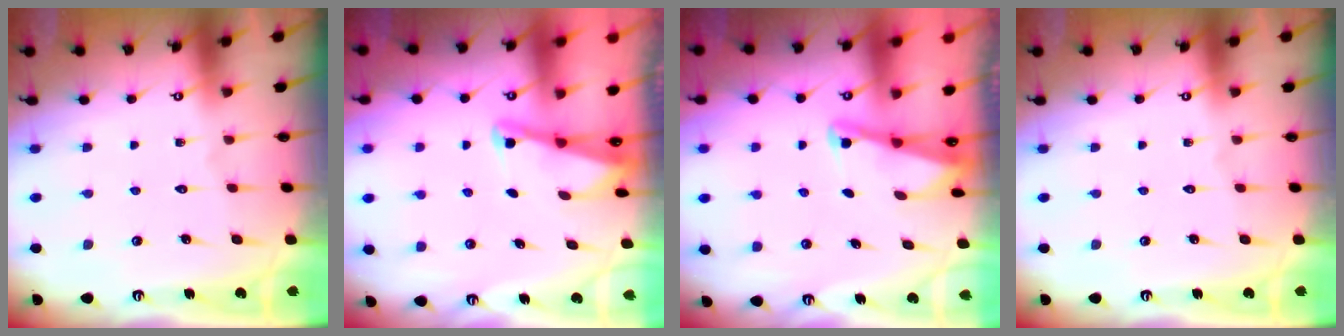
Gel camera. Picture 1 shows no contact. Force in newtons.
{"total": 2.0, "press": 2.0, "slide": 0.3}
{"total": 2.0, "press": 2.0, "slide": 0.3}
{"total": 0.0}